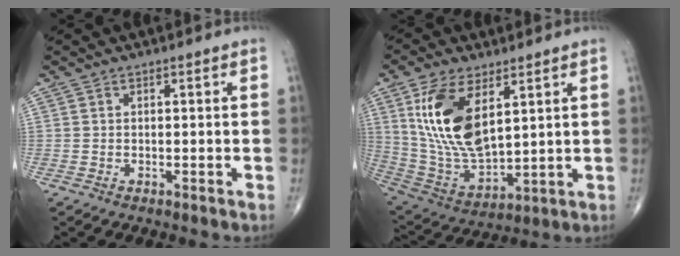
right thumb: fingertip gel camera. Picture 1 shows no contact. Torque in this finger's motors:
{"motor_torque": [-0.46, 2.47, 1.87, 0.90, 0.61]}